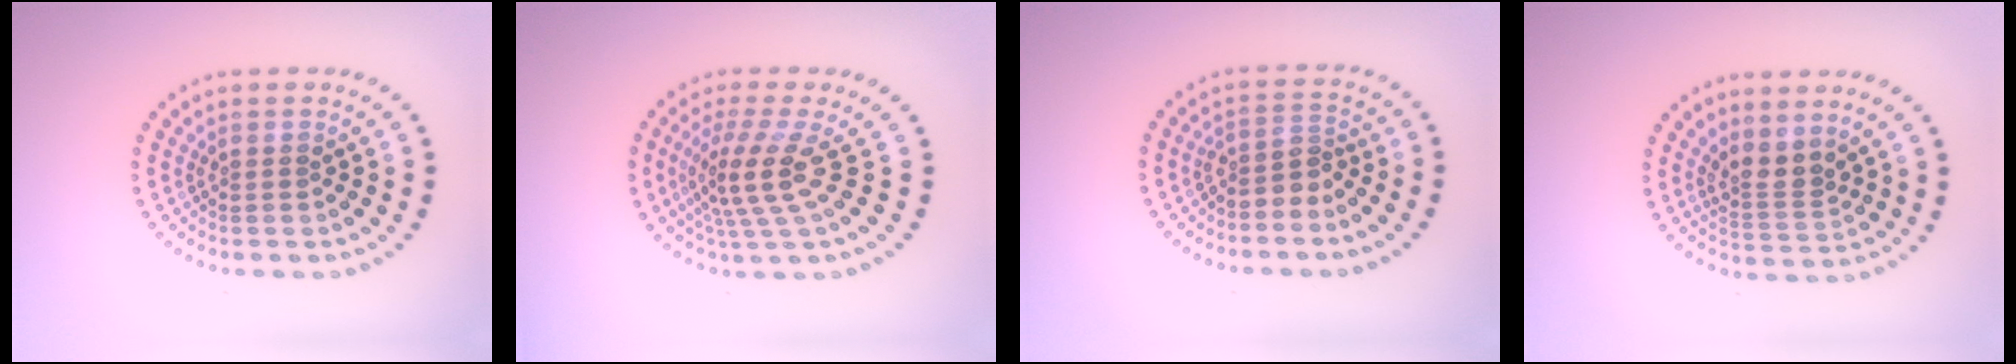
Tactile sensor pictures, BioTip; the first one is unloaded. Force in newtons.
{"total": 4.0, "press": 3.0, "slide": 2.7}
{"total": 2.0, "press": 1.4, "slide": 1.4}
{"total": 2.6, "press": 2.0, "slide": 1.8}